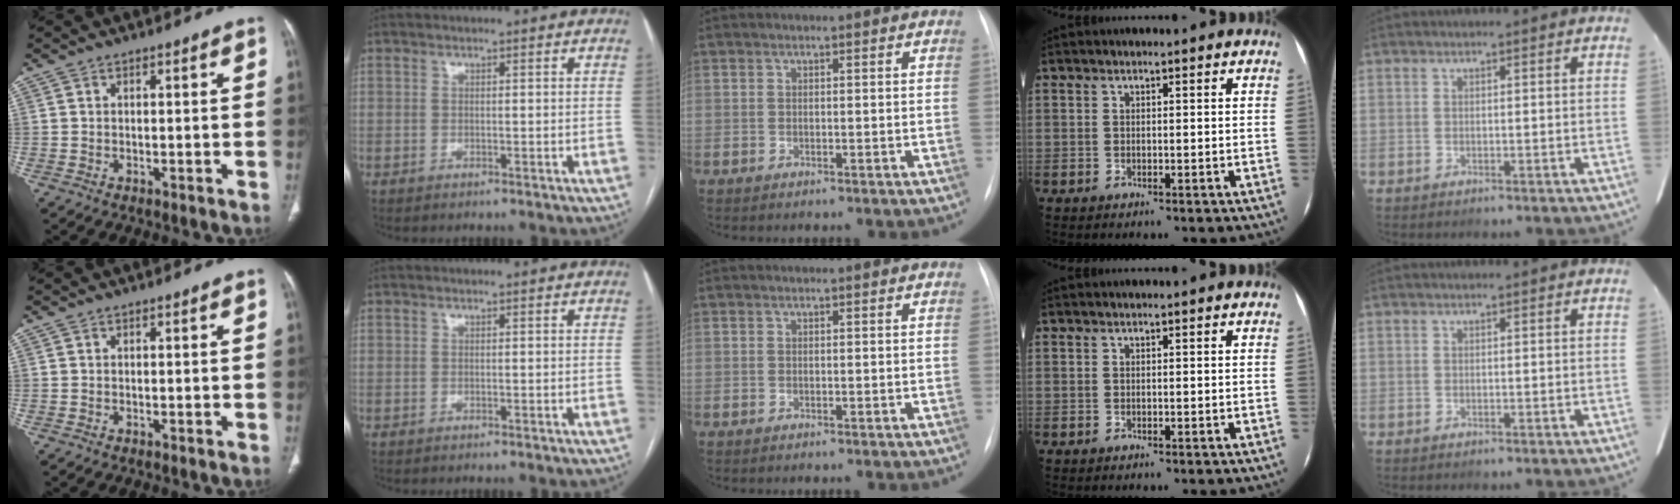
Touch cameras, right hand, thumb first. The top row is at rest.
{}